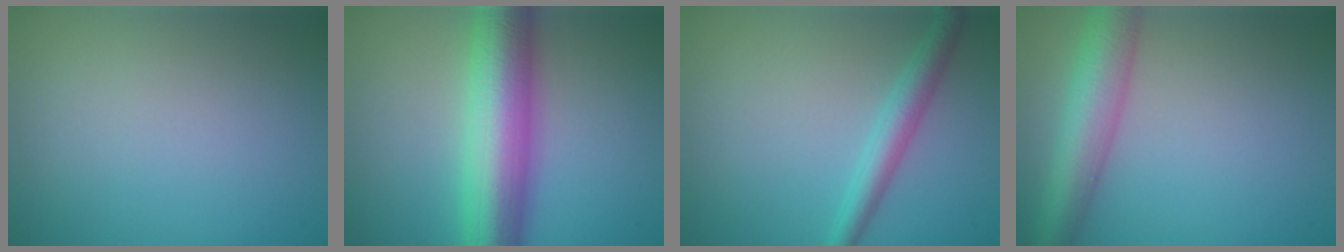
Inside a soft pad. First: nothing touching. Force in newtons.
{"total": 9.8, "press": 9.8, "slide": 0.2}
{"total": 2.9, "press": 2.9, "slide": 0.1}
{"total": 6.3, "press": 6.3, "slide": 0.2}